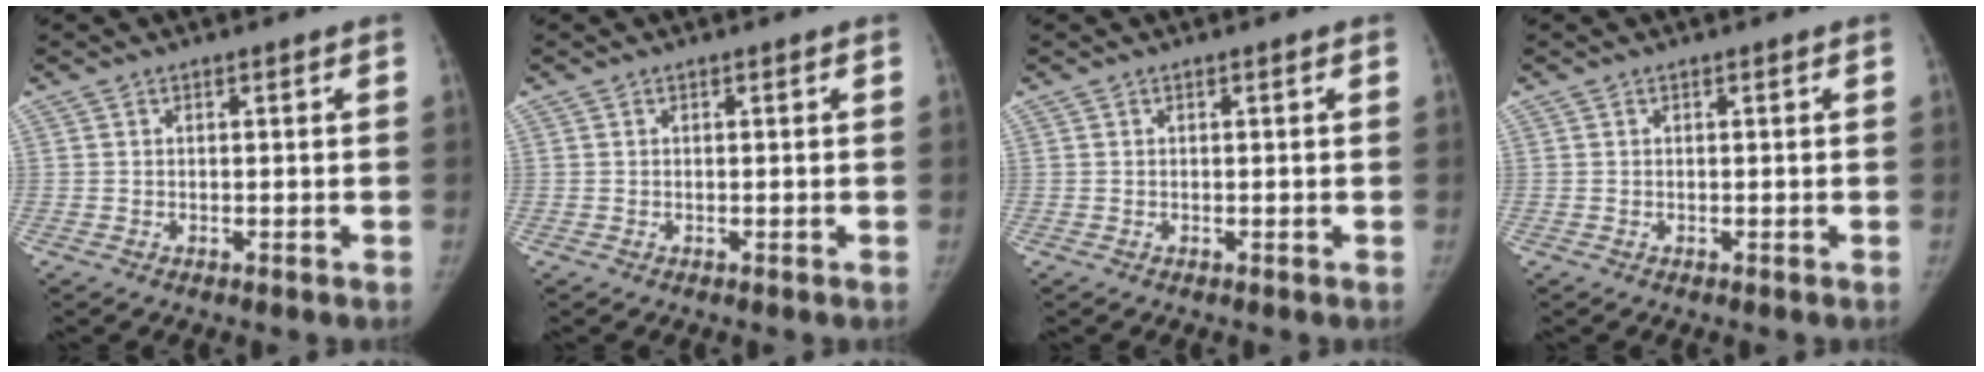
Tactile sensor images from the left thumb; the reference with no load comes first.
{"total": 0.0}
{"total": 0.0}
{"total": 0.0}